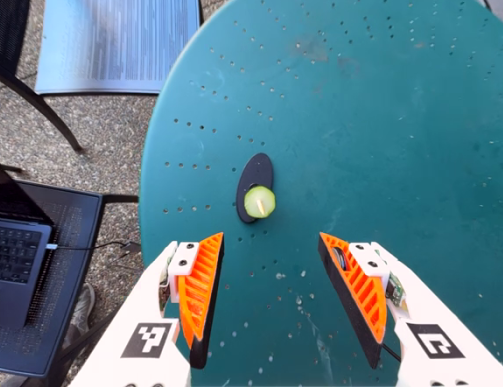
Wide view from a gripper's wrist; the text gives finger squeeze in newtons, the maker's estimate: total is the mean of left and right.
{"total": 0.0}